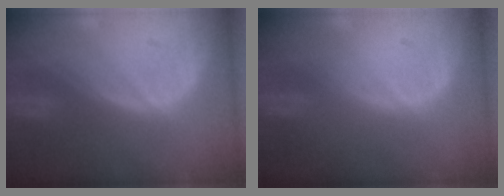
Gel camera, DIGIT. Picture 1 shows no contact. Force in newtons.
{"total": 0.0}